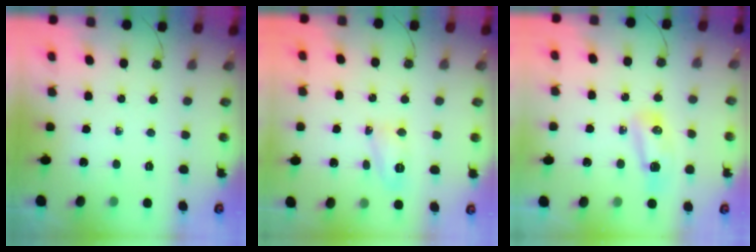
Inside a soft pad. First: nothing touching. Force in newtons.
{"total": 7.5, "press": 7.5, "slide": 0.7}
{"total": 7.8, "press": 7.6, "slide": 1.8}